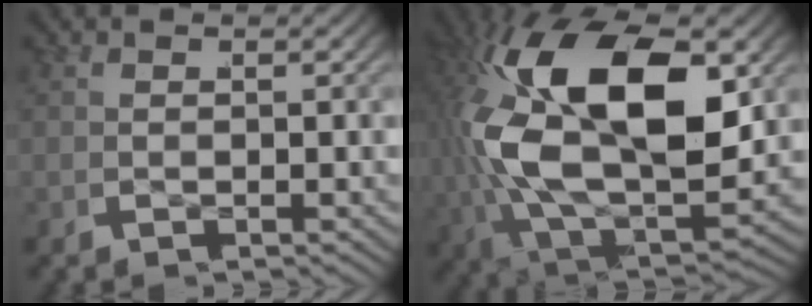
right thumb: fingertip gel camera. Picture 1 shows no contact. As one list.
[{"total": 19.7, "force": [0.8, 11.2, 16.1], "torque": [-0.370, -0.055, 0.049]}]